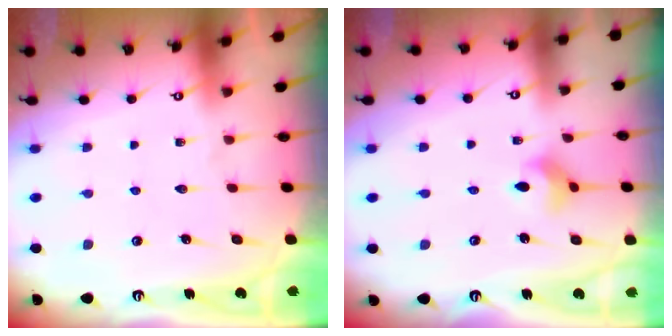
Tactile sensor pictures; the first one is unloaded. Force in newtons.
{"total": 5.2, "press": 5.1, "slide": 0.7}